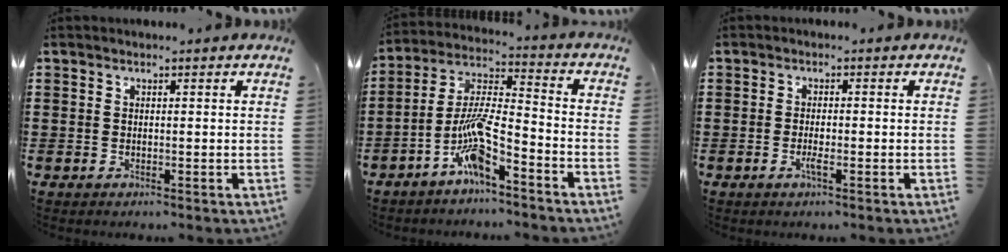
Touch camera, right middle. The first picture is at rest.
{"total": 8.9, "force": [-5.9, 1.2, 6.5], "torque": [-0.158, -0.015, -0.123]}
{"total": 1.6, "force": [-0.7, 0.3, 1.4], "torque": [-0.035, -0.002, -0.015]}